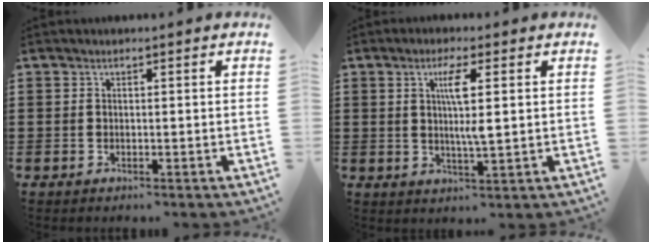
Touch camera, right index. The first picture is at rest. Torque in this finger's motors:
{"motor_torque": [1.32, 0.81, 0.37, 0.13]}